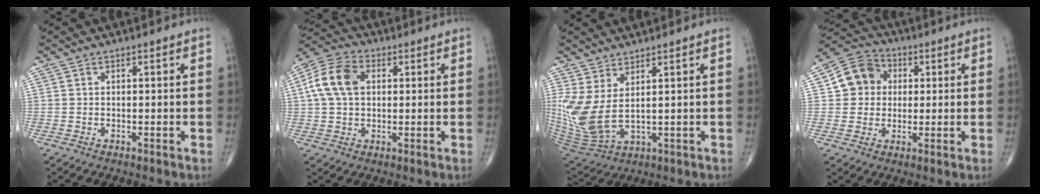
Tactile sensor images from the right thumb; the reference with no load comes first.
{"total": 10.2, "force": [1.9, 7.0, 7.1], "torque": [-0.138, 0.020, 0.028]}
{"total": 11.0, "force": [2.5, 4.6, 9.7], "torque": [-0.232, -0.024, 0.070]}
{"total": 9.3, "force": [1.5, 8.4, 3.7], "torque": [-0.038, 0.011, 0.014]}